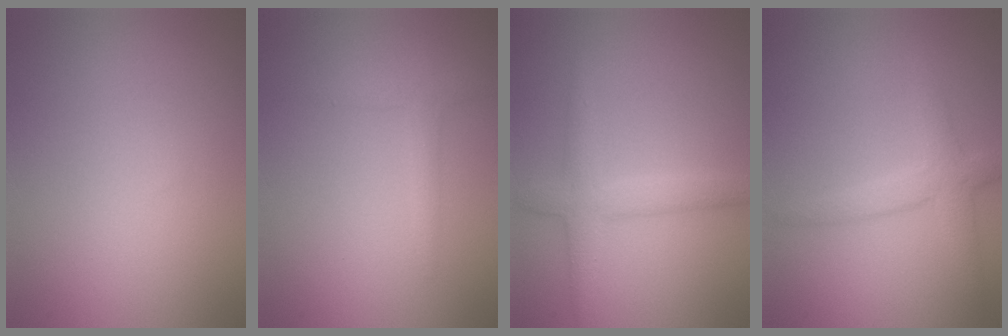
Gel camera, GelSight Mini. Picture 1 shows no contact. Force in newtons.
{"total": 1.6, "press": 1.6, "slide": 0.1}
{"total": 2.8, "press": 2.8, "slide": 0.1}
{"total": 2.9, "press": 2.9, "slide": 0.2}